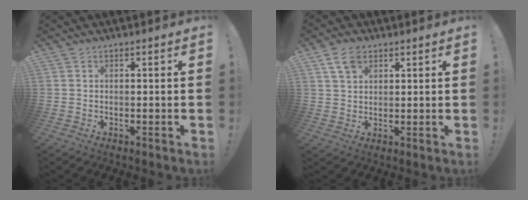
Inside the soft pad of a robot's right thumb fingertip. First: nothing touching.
{"total": 6.6, "force": [3.6, 4.1, 3.7], "torque": [-0.070, -0.001, 0.070]}